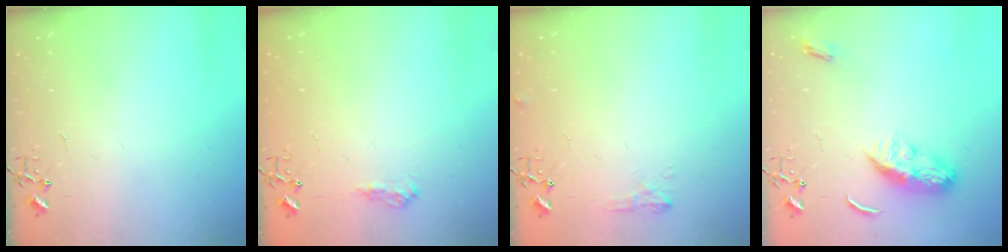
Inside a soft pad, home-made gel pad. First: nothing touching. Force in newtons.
{"total": 8.8, "press": 8.8, "slide": 0.8}
{"total": 6.4, "press": 6.3, "slide": 0.8}
{"total": 9.5, "press": 9.5, "slide": 0.2}